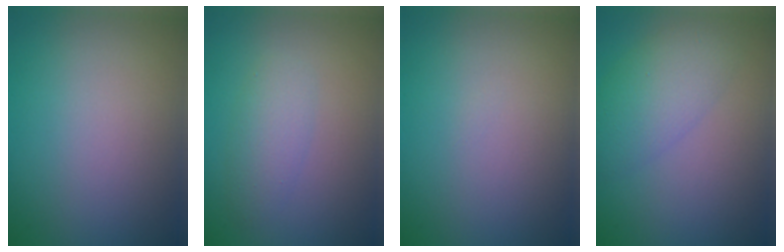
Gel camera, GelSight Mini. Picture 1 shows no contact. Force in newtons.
{"total": 2.4, "press": 2.4, "slide": 0.0}
{"total": 0.0}
{"total": 4.1, "press": 4.1, "slide": 0.2}